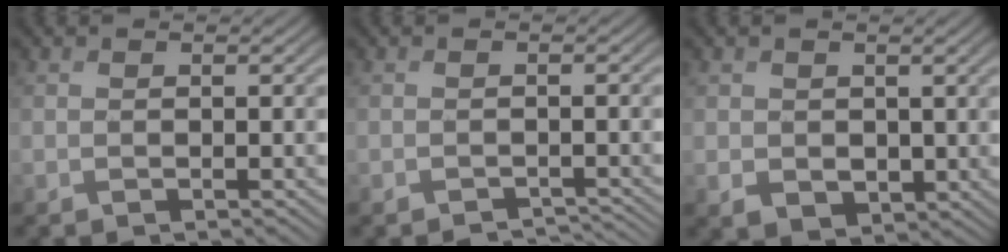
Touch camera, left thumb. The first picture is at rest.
{"total": 2.1, "force": [-2.0, 0.4, 0.5], "torque": [-0.004, -0.003, -0.033]}
{"total": 3.0, "force": [0.5, 2.6, 1.4], "torque": [-0.050, -0.012, 0.011]}